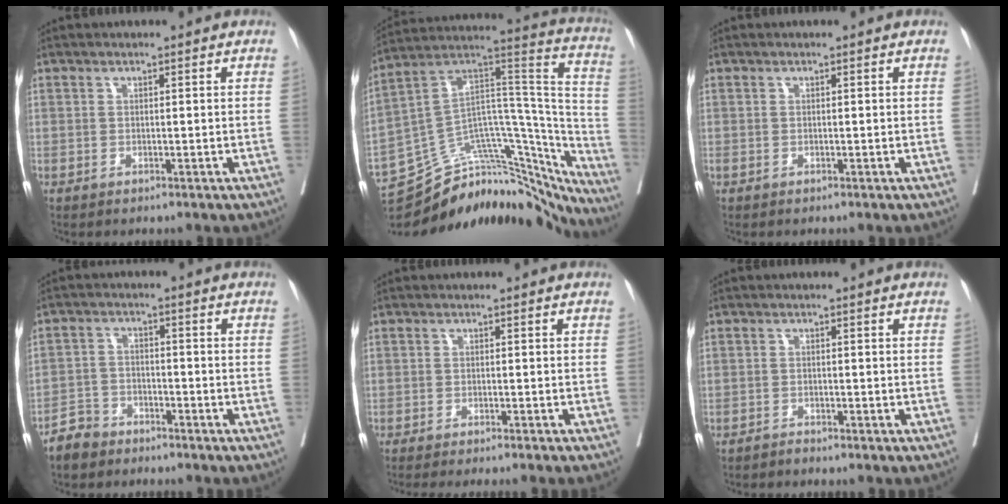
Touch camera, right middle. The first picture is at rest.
{"total": 30.3, "force": [-27.1, 8.0, 11.0], "torque": [-0.121, 0.040, -0.395]}
{"total": 0.0}
{"total": 4.4, "force": [-3.8, 2.1, 0.5], "torque": [-0.016, 0.000, -0.074]}
{"total": 7.9, "force": [-6.8, -0.9, 3.8], "torque": [-0.020, -0.017, -0.095]}
{"total": 0.8, "force": [-0.8, -0.1, -0.1], "torque": [-0.001, -0.003, -0.013]}